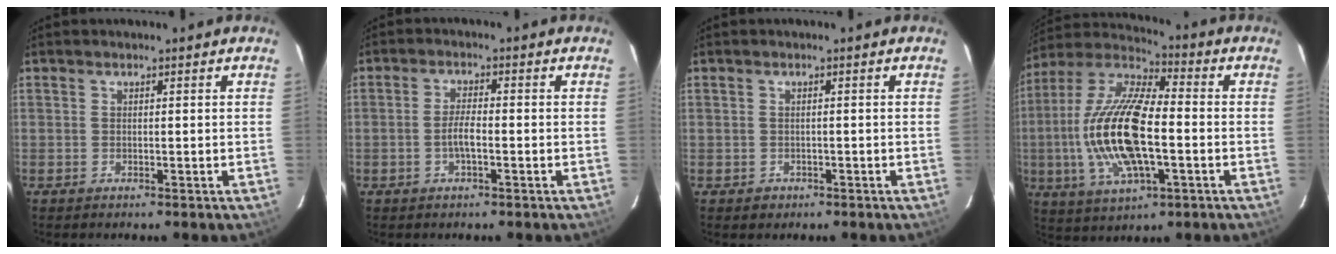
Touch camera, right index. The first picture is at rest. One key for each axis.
{"total": 3.3, "fx": -1.0, "fy": 0.7, "fz": 3.0, "tx": -0.060, "ty": 0.002, "tz": -0.018}
{"total": 1.8, "fx": -0.7, "fy": 1.6, "fz": 0.2, "tx": -0.005, "ty": 0.003, "tz": -0.005}
{"total": 19.8, "fx": -3.0, "fy": 7.6, "fz": 18.1, "tx": -0.368, "ty": -0.003, "tz": -0.059}